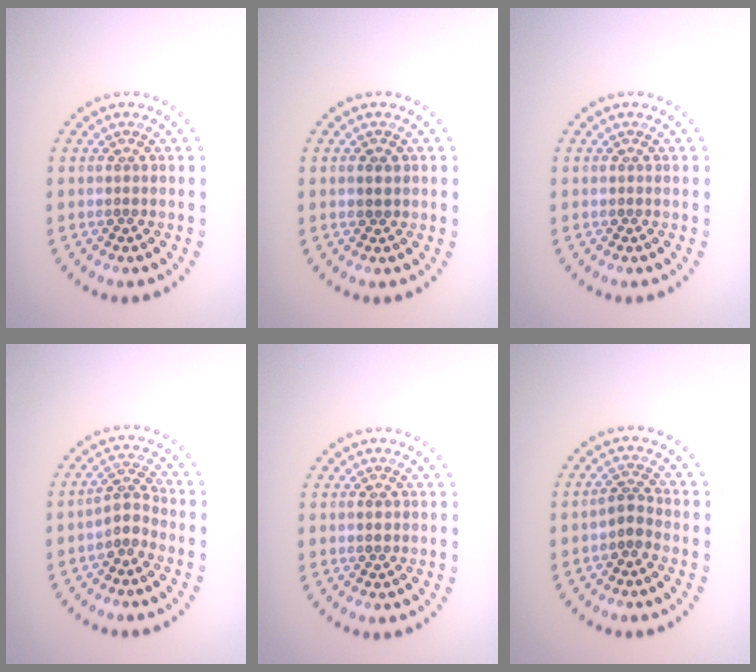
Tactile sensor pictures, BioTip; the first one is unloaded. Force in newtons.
{"total": 1.2, "press": 1.1, "slide": 0.3}
{"total": 0.0}
{"total": 2.1, "press": 1.6, "slide": 1.4}
{"total": 1.0, "press": 1.0, "slide": 0.0}
{"total": 1.6, "press": 1.2, "slide": 1.0}